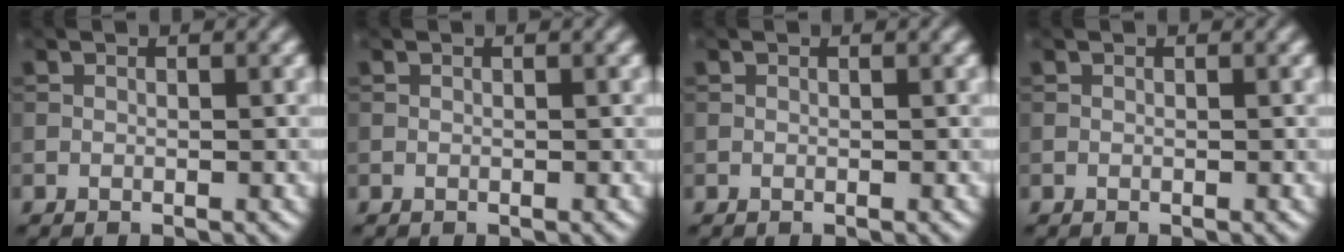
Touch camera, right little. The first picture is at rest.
{"total": 0.0}
{"total": 0.0}
{"total": 0.0}